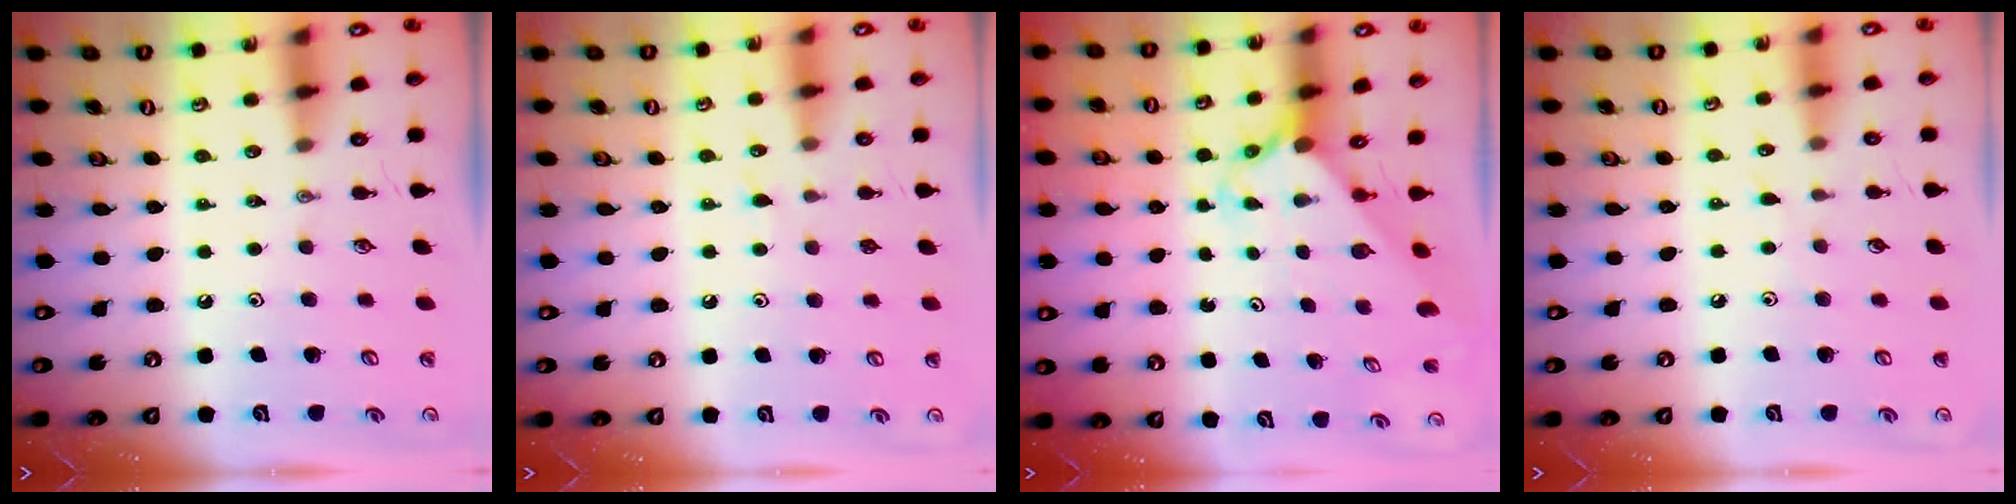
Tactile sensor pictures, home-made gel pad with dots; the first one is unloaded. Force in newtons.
{"total": 6.2, "press": 6.2, "slide": 0.5}
{"total": 2.1, "press": 2.1, "slide": 0.2}
{"total": 2.9, "press": 2.9, "slide": 0.4}